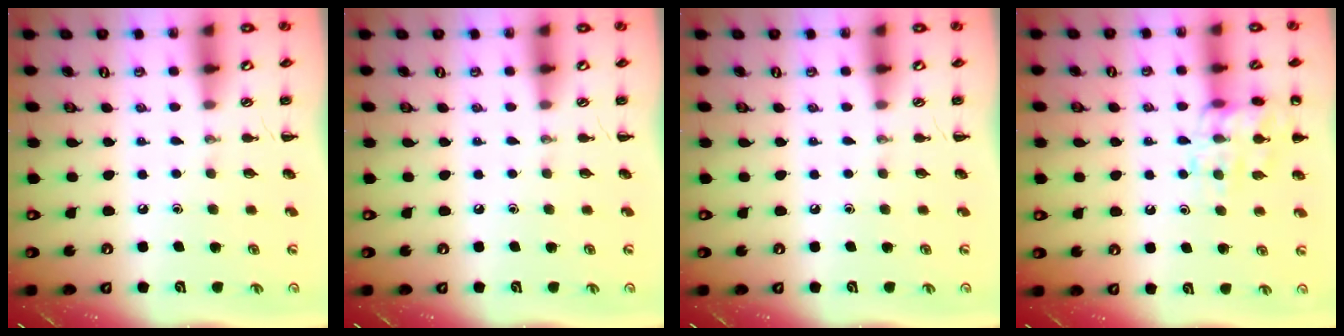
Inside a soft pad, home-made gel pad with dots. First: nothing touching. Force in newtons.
{"total": 0.0}
{"total": 0.0}
{"total": 14.2, "press": 14.0, "slide": 2.1}